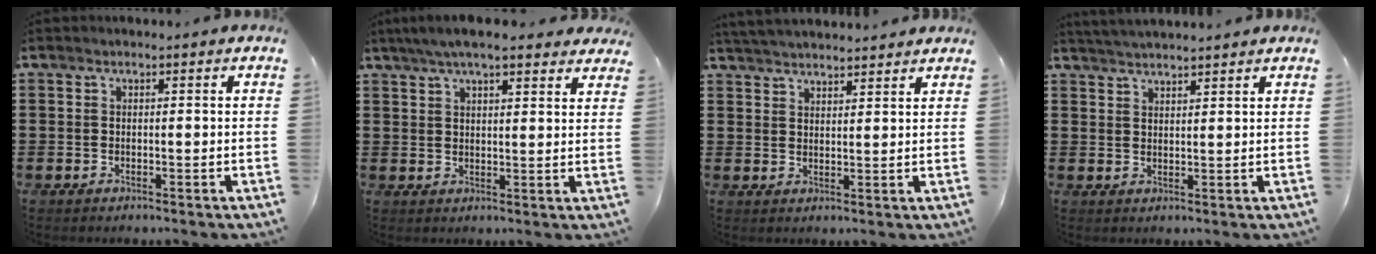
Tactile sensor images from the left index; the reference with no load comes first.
{"total": 5.8, "force": [4.8, 1.1, 3.0], "torque": [-0.070, -0.004, 0.088]}
{"total": 3.4, "force": [3.4, -0.1, 0.2], "torque": [-0.013, -0.007, 0.064]}
{"total": 2.7, "force": [2.7, -0.3, 0.2], "torque": [-0.010, -0.003, 0.051]}